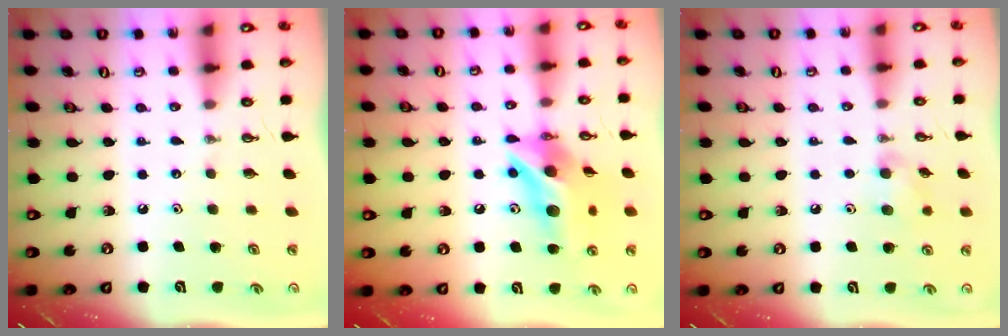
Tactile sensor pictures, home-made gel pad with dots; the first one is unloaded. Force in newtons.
{"total": 13.5, "press": 13.4, "slide": 1.3}
{"total": 7.9, "press": 7.9, "slide": 0.9}